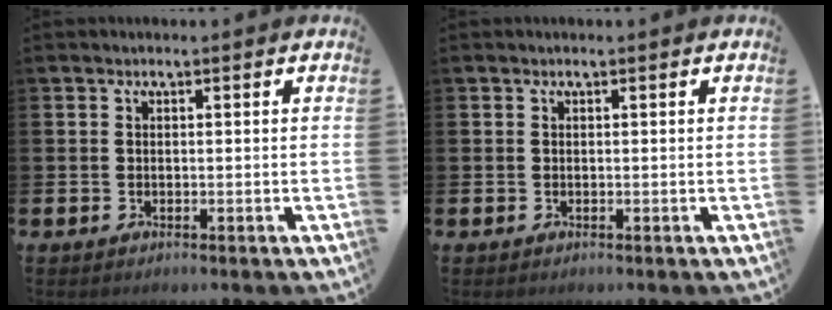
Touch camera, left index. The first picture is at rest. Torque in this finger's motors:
{"motor_torque": [0.16, -0.05, 0.10, -0.01]}